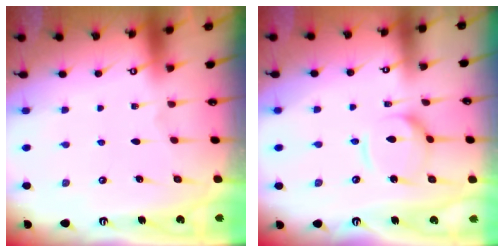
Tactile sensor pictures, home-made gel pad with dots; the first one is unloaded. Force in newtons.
{"total": 9.3, "press": 9.2, "slide": 0.9}